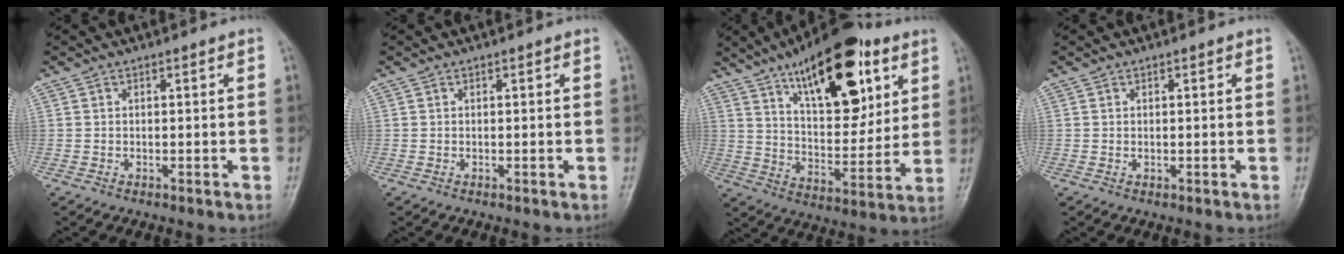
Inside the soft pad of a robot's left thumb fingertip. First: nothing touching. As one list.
[{"total": 0.0}, {"total": 22.8, "force": [11.7, 9.9, 16.8], "torque": [-0.215, -0.044, 0.190]}, {"total": 0.6, "force": [0.2, 0.3, 0.4], "torque": [-0.005, -0.001, 0.003]}]